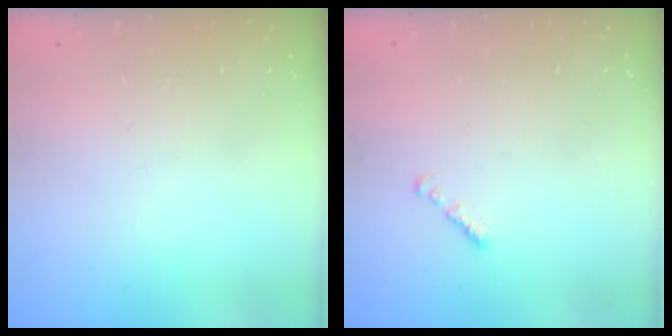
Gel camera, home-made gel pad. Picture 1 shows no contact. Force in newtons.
{"total": 1.3, "press": 1.1, "slide": 0.6}